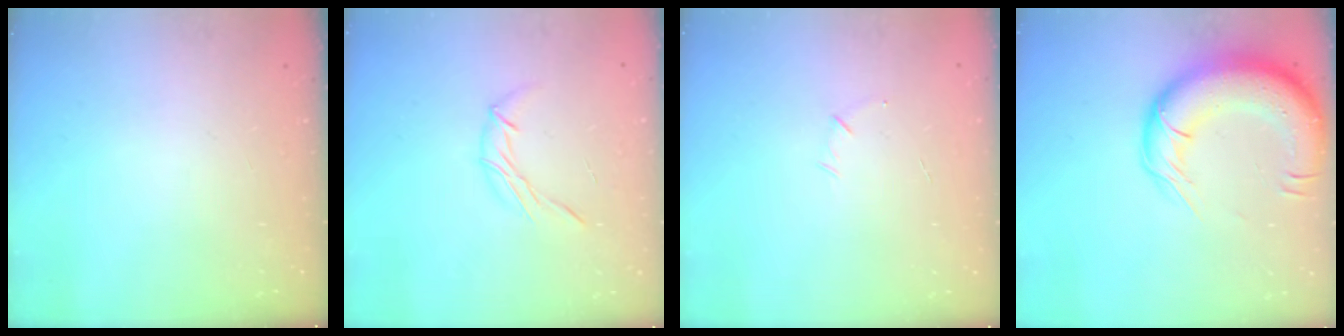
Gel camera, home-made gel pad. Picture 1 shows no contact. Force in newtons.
{"total": 6.0, "press": 6.0, "slide": 0.3}
{"total": 3.5, "press": 3.4, "slide": 0.9}
{"total": 19.7, "press": 19.1, "slide": 4.6}